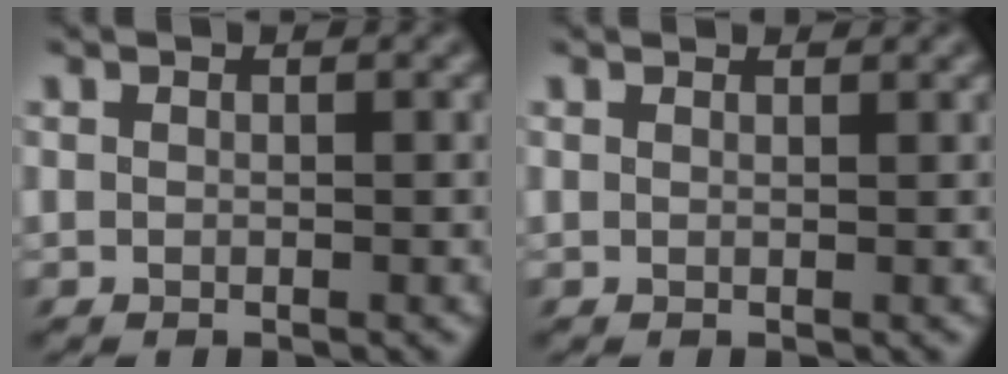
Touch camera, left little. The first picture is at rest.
{"total": 1.2, "force": [1.2, 0.2, 0.2], "torque": [-0.013, 0.009, 0.022]}